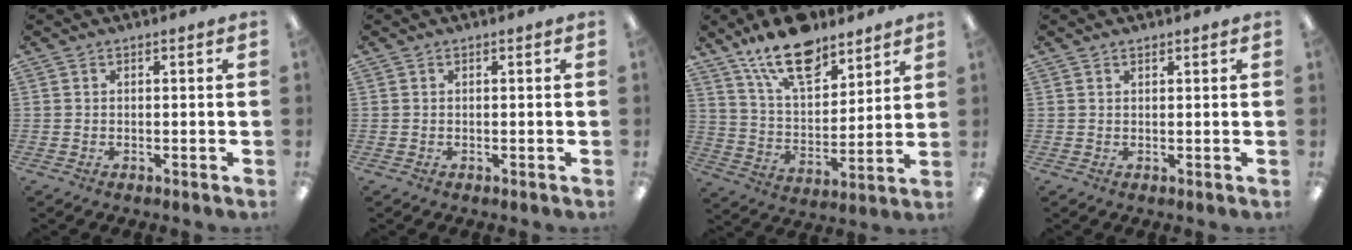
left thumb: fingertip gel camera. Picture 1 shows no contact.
{"total": 0.0}
{"total": 16.6, "force": [12.4, 7.2, 8.5], "torque": [-0.151, -0.063, 0.220]}
{"total": 0.9, "force": [0.8, 0.3, 0.2], "torque": [-0.005, 0.000, 0.015]}